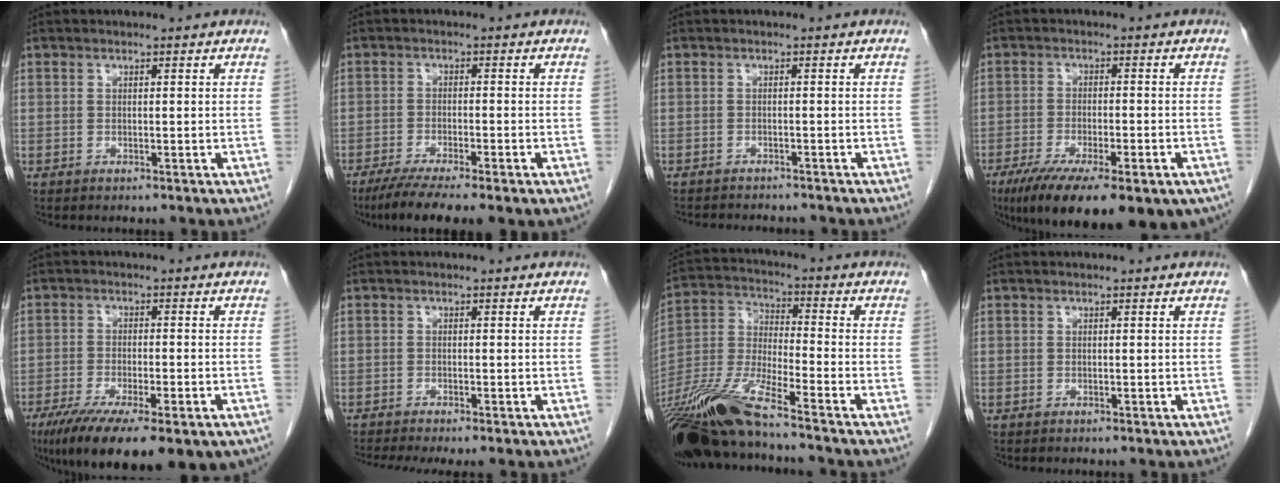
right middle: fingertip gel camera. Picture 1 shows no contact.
{"total": 8.2, "force": [-5.8, 0.8, 5.7], "torque": [-0.092, -0.018, -0.092]}
{"total": 6.7, "force": [-6.2, 1.6, 1.9], "torque": [-0.023, -0.003, -0.083]}
{"total": 19.5, "force": [-12.7, 5.5, 13.7], "torque": [-0.184, -0.030, -0.180]}
{"total": 17.9, "force": [-11.7, 4.8, 12.7], "torque": [-0.180, -0.030, -0.173]}
{"total": 5.5, "force": [-4.8, 0.1, 2.8], "torque": [-0.036, -0.008, -0.076]}
{"total": 16.4, "force": [-12.9, 0.9, 10.0], "torque": [-0.224, -0.024, -0.248]}
{"total": 0.0}